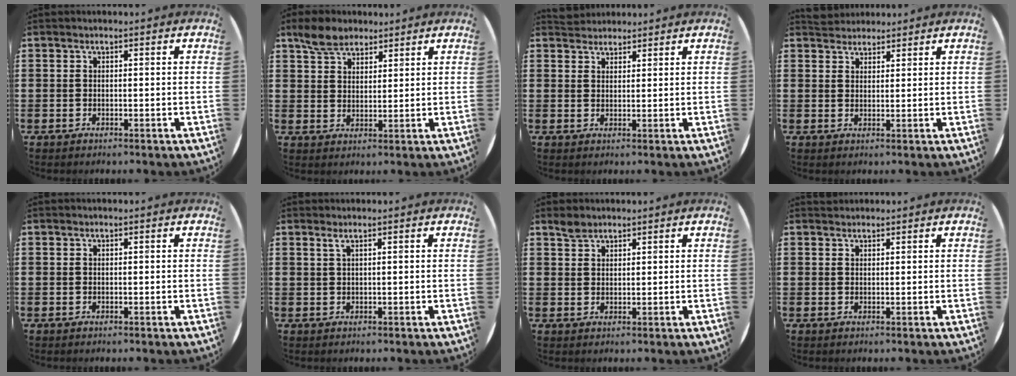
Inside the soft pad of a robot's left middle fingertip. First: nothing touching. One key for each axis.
{"total": 5.0, "fx": 4.1, "fy": 2.5, "fz": 1.4, "tx": -0.032, "ty": -0.001, "tz": 0.076}
{"total": 2.1, "fx": 2.0, "fy": 0.6, "fz": -0.2, "tx": 0.001, "ty": 0.003, "tz": 0.041}
{"total": 2.6, "fx": 2.5, "fy": 0.7, "fz": -0.2, "tx": 0.000, "ty": 0.001, "tz": 0.049}
{"total": 0.0}
{"total": 0.7, "fx": 0.4, "fy": -0.1, "fz": 0.6, "tx": -0.011, "ty": -0.001, "tz": 0.008}
{"total": 2.1, "fx": 1.8, "fy": 0.9, "fz": 0.3, "tx": 0.001, "ty": 0.000, "tz": 0.033}
{"total": 0.7, "fx": 0.7, "fy": 0.2, "fz": -0.1, "tx": 0.002, "ty": 0.003, "tz": 0.014}